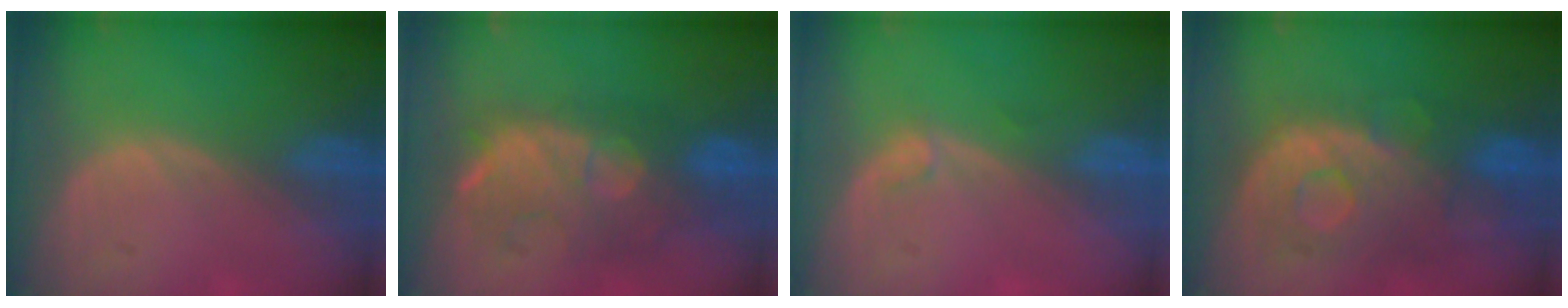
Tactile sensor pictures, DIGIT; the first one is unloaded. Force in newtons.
{"total": 9.4, "press": 9.2, "slide": 1.9}
{"total": 0.8, "press": 0.7, "slide": 0.1}
{"total": 10.5, "press": 9.4, "slide": 4.7}